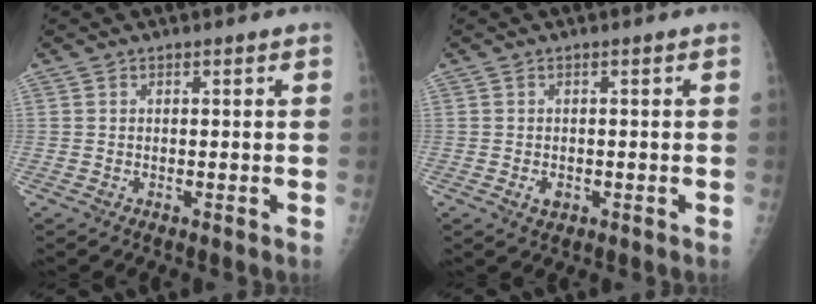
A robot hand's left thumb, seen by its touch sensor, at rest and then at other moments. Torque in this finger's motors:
{"motor_torque": [-0.47, 0.27, 0.31, 0.18, -0.01]}